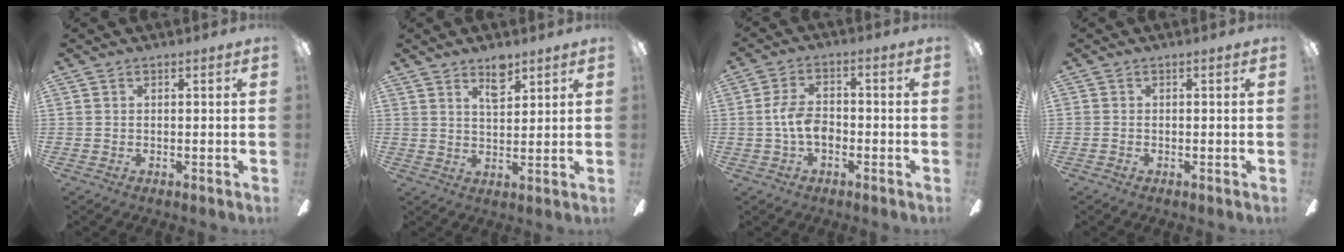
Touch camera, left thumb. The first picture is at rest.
{"total": 6.0, "force": [4.3, 2.5, 3.4], "torque": [-0.043, -0.018, 0.073]}
{"total": 7.1, "force": [-1.4, 4.2, 5.6], "torque": [-0.117, 0.011, -0.029]}
{"total": 0.7, "force": [-0.6, 0.3, 0.0], "torque": [0.001, 0.003, -0.012]}